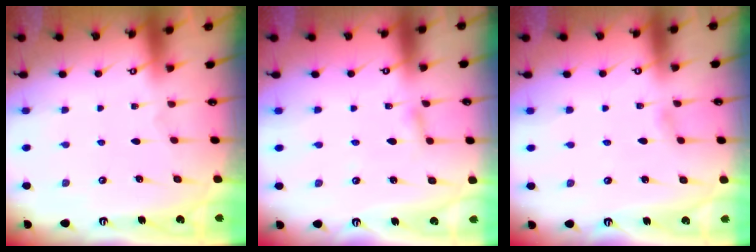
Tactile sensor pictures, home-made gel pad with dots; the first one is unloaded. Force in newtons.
{"total": 2.9, "press": 2.9, "slide": 0.3}
{"total": 2.6, "press": 2.6, "slide": 0.4}